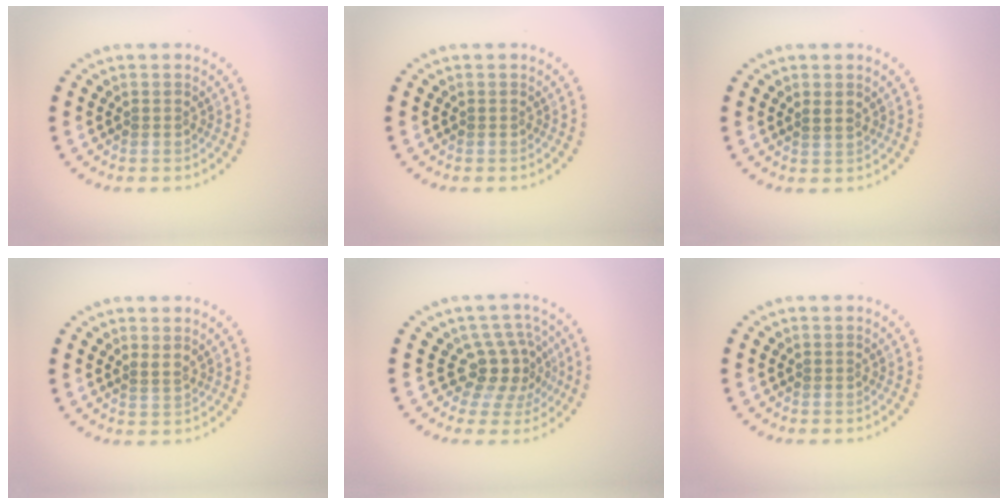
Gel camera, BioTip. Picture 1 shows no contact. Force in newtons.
{"total": 0.0}
{"total": 0.8, "press": 0.5, "slide": 0.6}
{"total": 0.6, "press": 0.3, "slide": 0.5}
{"total": 3.8, "press": 2.7, "slide": 2.6}
{"total": 0.0}